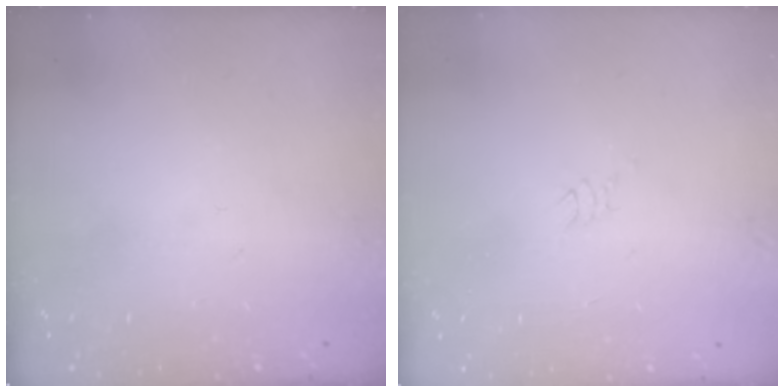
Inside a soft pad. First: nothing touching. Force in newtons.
{"total": 2.6, "press": 2.6, "slide": 0.2}